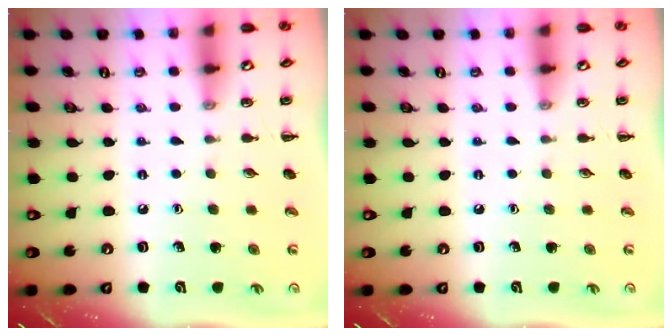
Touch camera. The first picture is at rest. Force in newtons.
{"total": 0.0}